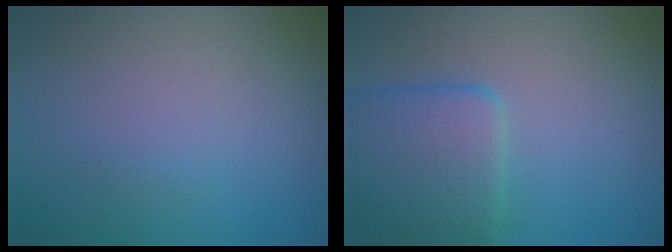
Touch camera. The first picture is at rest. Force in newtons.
{"total": 4.9, "press": 4.9, "slide": 0.2}